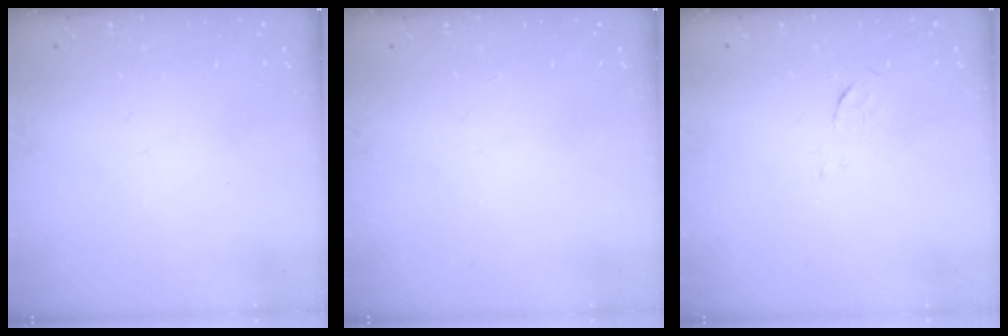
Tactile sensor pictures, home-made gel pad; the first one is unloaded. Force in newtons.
{"total": 0.0}
{"total": 3.9, "press": 3.7, "slide": 1.2}